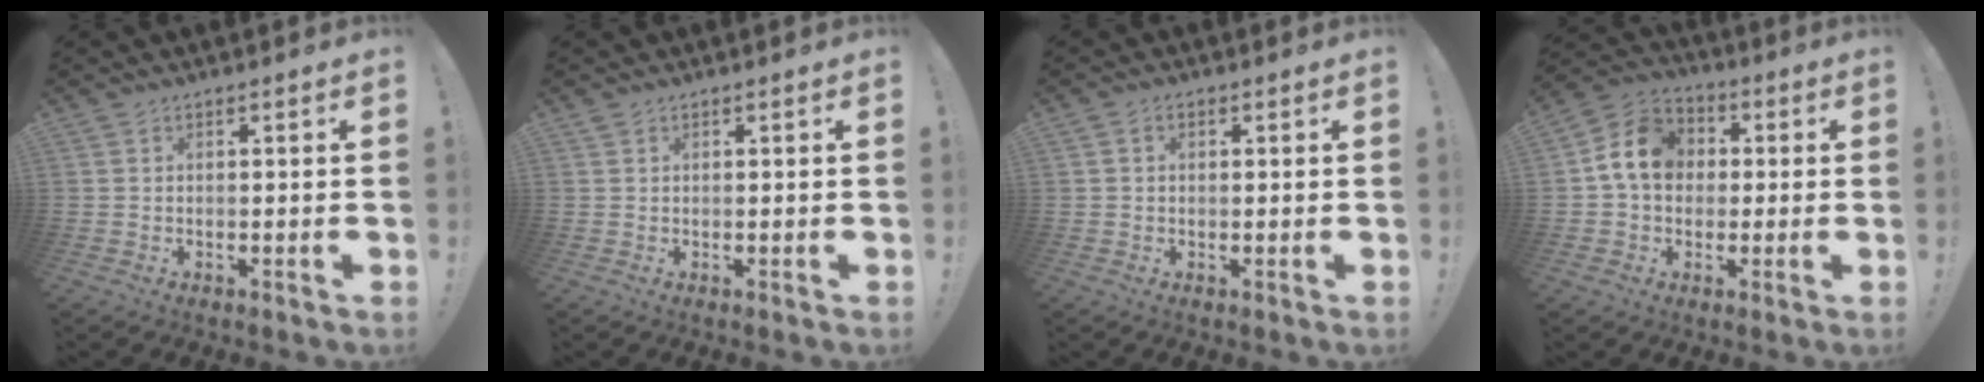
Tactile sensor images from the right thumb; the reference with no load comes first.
{"total": 0.6, "force": [0.5, 0.3, 0.0], "torque": [-0.003, 0.002, 0.010]}
{"total": 1.5, "force": [0.1, 1.2, 0.9], "torque": [-0.008, 0.002, -0.001]}
{"total": 12.3, "force": [1.6, 10.1, 6.8], "torque": [-0.111, 0.019, 0.038]}